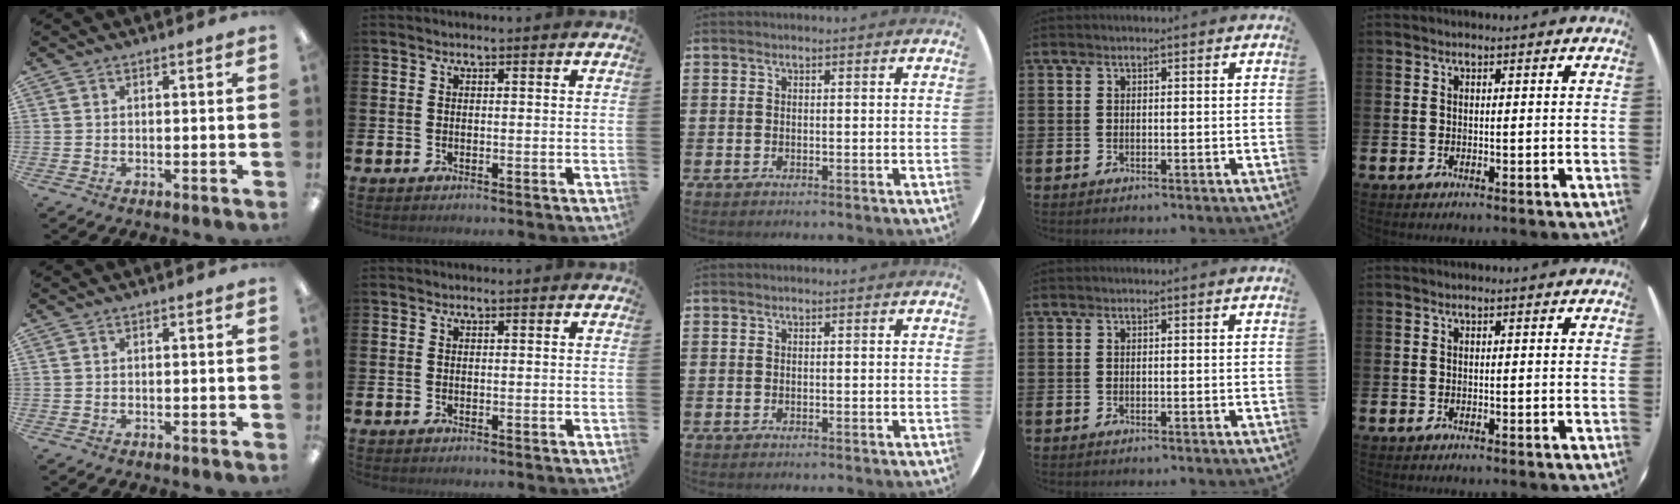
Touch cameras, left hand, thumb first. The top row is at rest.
{}